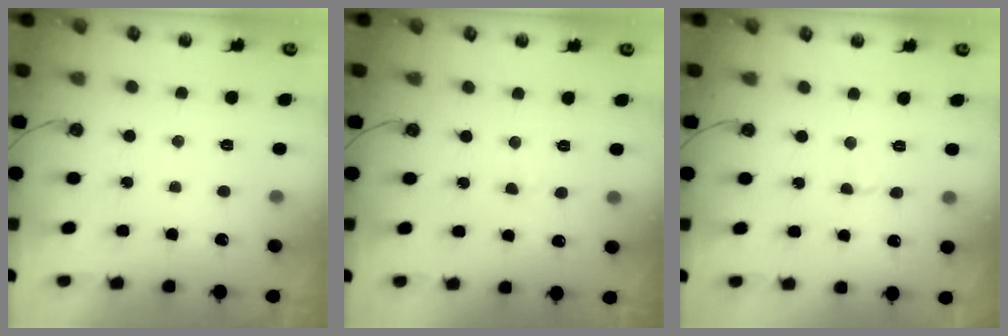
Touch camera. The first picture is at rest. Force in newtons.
{"total": 3.0, "press": 2.9, "slide": 0.6}
{"total": 2.6, "press": 2.5, "slide": 0.5}